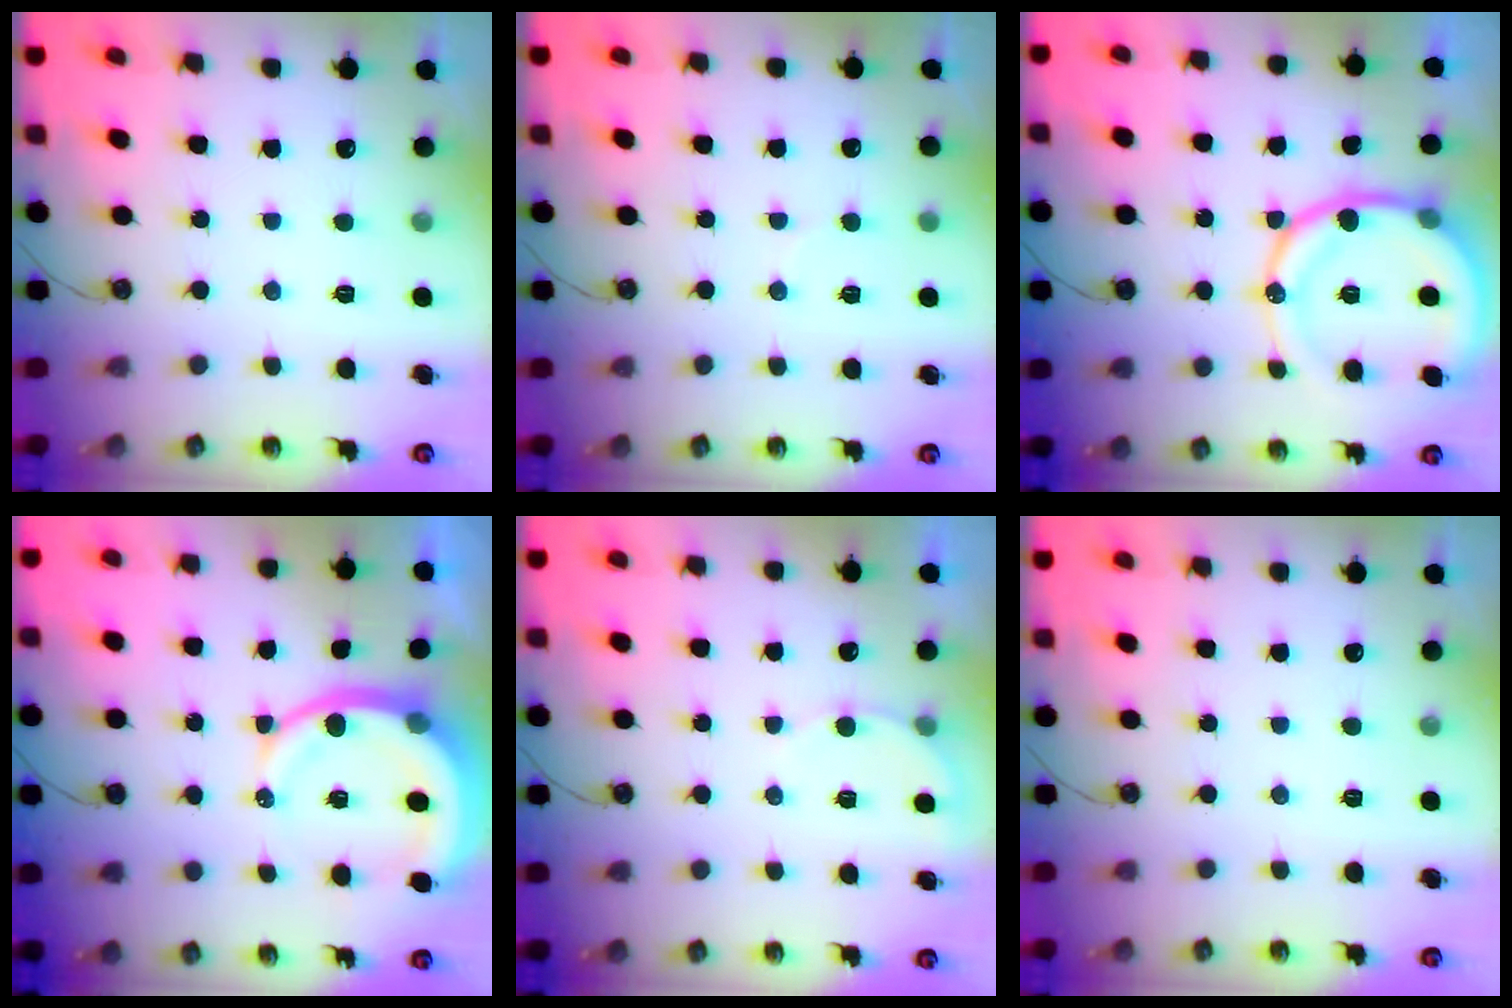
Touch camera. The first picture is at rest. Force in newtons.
{"total": 3.7, "press": 3.6, "slide": 0.2}
{"total": 16.8, "press": 16.7, "slide": 2.2}
{"total": 11.7, "press": 11.5, "slide": 1.6}
{"total": 4.9, "press": 4.8, "slide": 0.4}
{"total": 0.0}